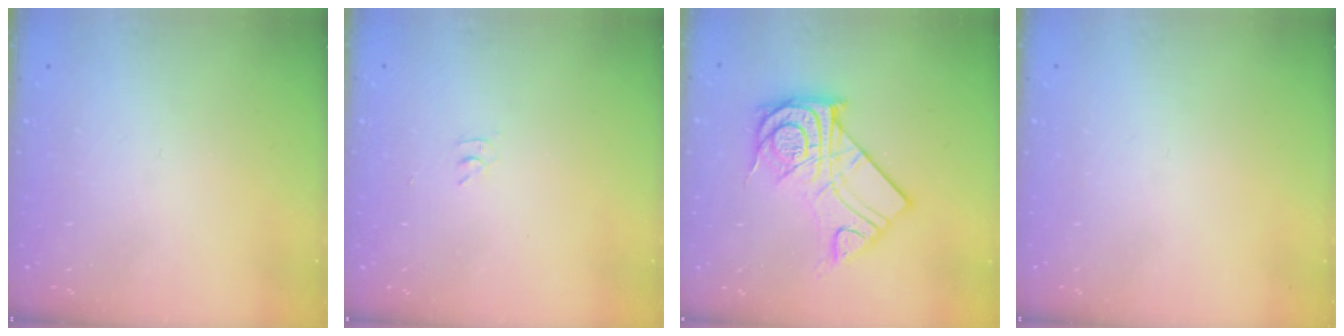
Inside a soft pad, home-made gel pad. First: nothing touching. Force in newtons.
{"total": 2.8, "press": 2.8, "slide": 0.4}
{"total": 16.6, "press": 16.5, "slide": 1.4}
{"total": 0.0}